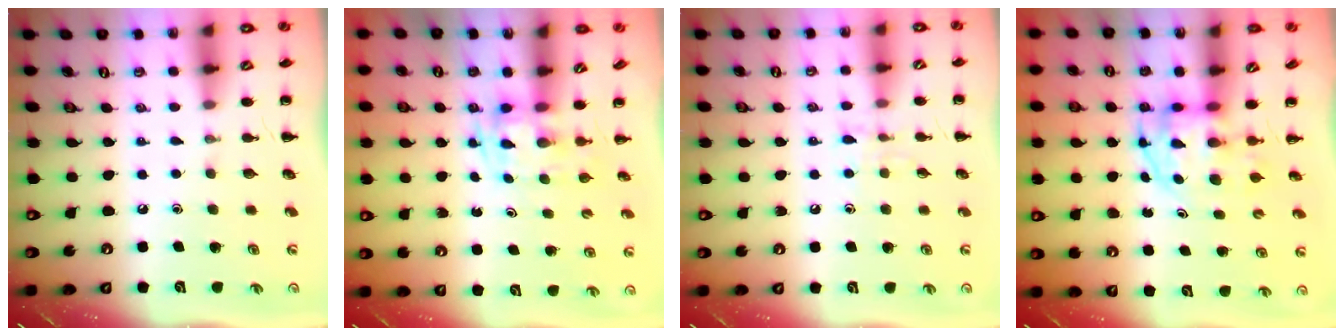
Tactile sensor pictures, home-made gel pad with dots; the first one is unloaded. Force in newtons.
{"total": 2.8, "press": 2.5, "slide": 1.3}
{"total": 5.8, "press": 5.7, "slide": 1.0}
{"total": 3.5, "press": 3.4, "slide": 0.5}